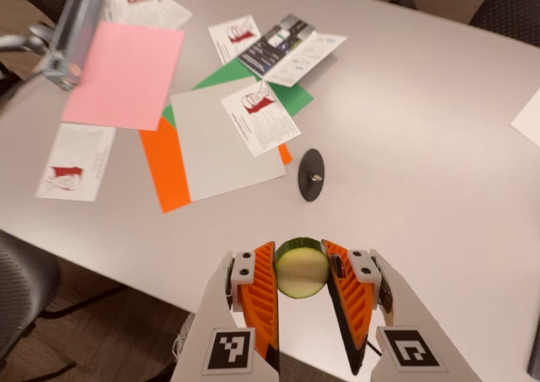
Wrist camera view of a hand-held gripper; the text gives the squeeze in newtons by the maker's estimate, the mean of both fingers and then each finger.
{"total": 12.7, "left": 12.6, "right": 12.7}